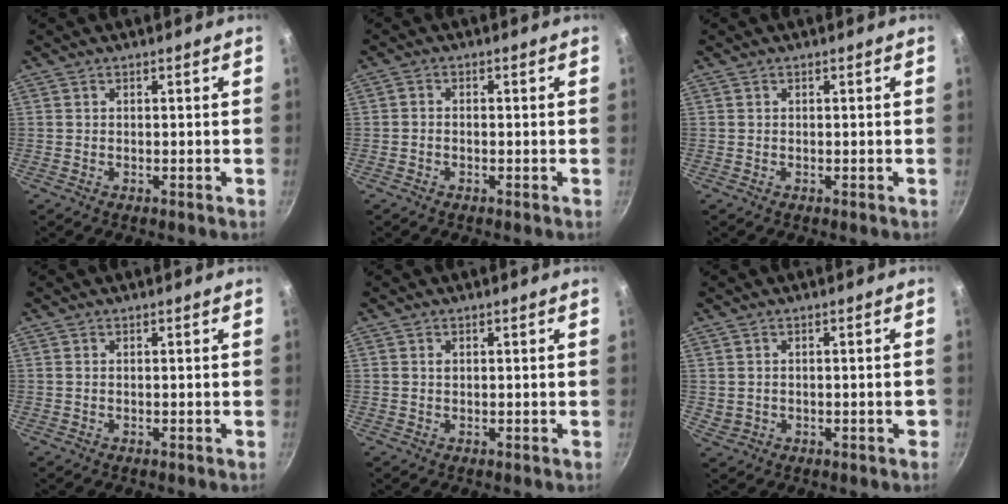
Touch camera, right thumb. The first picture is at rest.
{"total": 1.2, "force": [-0.6, 0.7, 0.7], "torque": [-0.016, 0.009, -0.014]}
{"total": 0.0}
{"total": 0.0}
{"total": 0.8, "force": [0.3, 0.6, 0.5], "torque": [-0.008, 0.002, 0.004]}
{"total": 2.9, "force": [-0.2, 1.9, 2.3], "torque": [-0.028, 0.006, 0.006]}